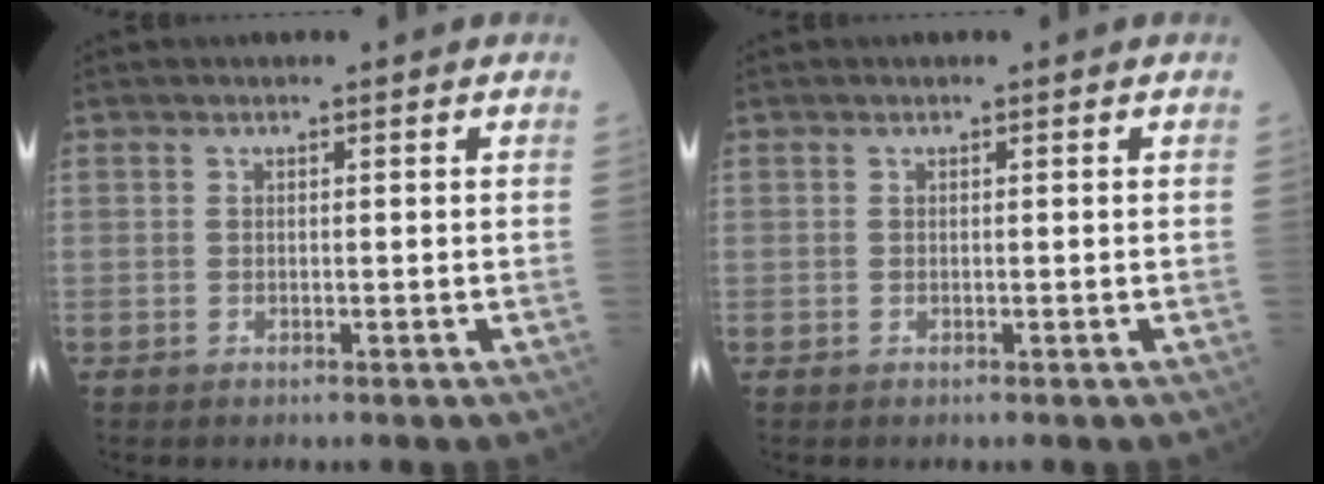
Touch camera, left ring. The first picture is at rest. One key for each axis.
{"total": 0.0}